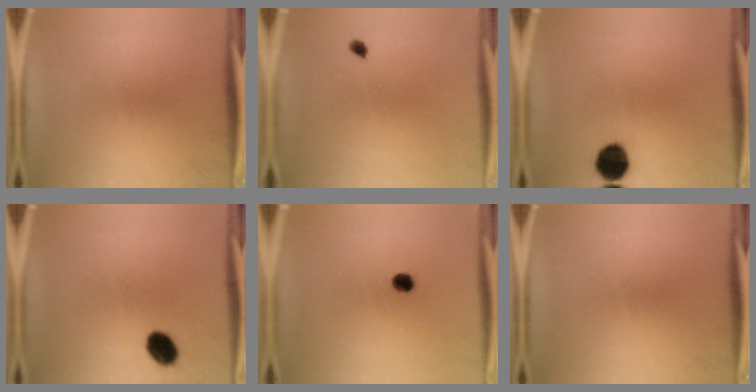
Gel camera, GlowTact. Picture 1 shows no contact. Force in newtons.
{"total": 1.1}
{"total": 8.0}
{"total": 5.8}
{"total": 2.7}
{"total": 0.0}